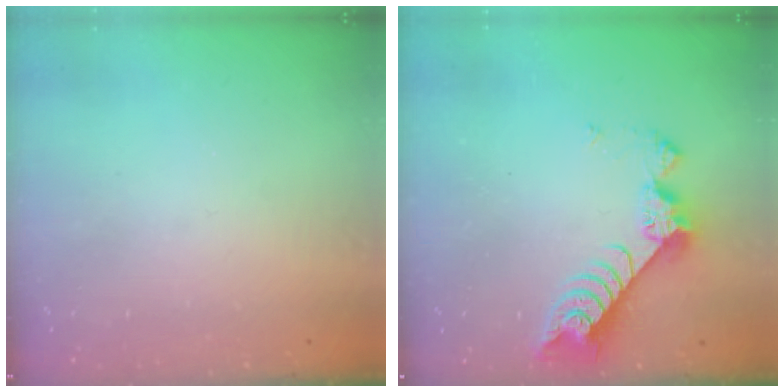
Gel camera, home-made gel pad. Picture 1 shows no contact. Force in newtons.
{"total": 7.4, "press": 7.3, "slide": 1.0}